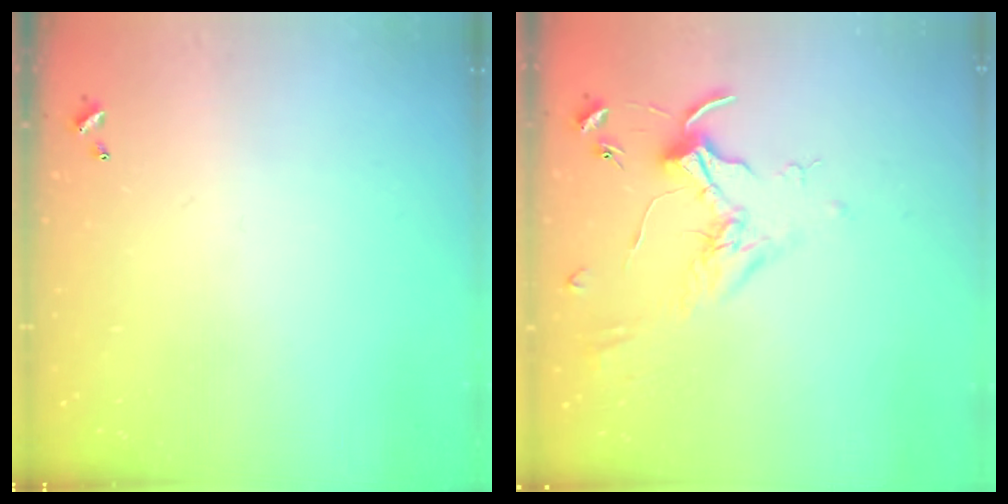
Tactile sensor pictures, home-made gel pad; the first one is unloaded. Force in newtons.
{"total": 1.8, "press": 1.8, "slide": 0.4}